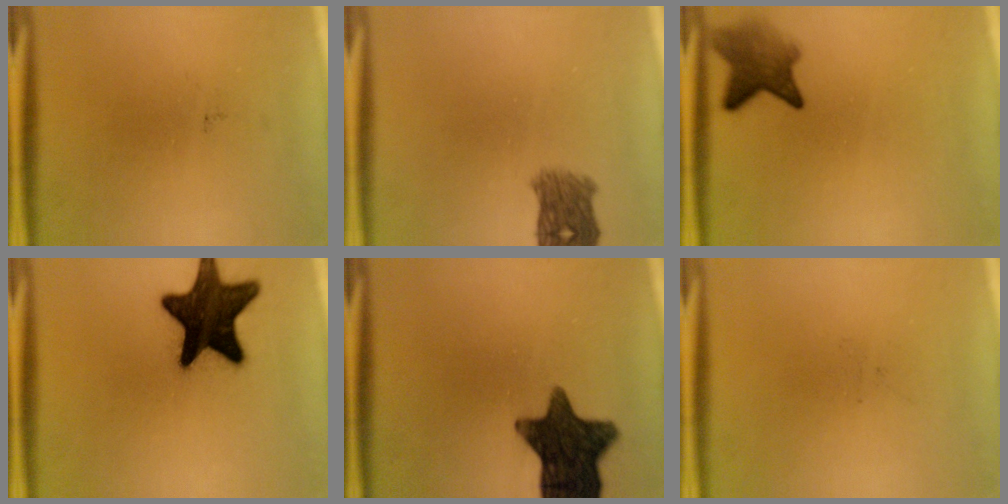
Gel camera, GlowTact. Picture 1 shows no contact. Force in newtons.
{"total": 3.6}
{"total": 5.0}
{"total": 17.6}
{"total": 13.7}
{"total": 0.0}